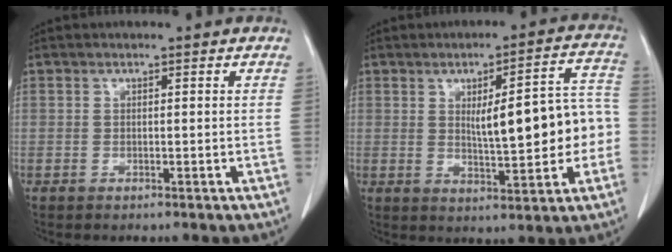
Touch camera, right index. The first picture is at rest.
{"total": 12.5, "force": [-0.4, 3.0, 12.1], "torque": [-0.159, 0.029, 0.005]}